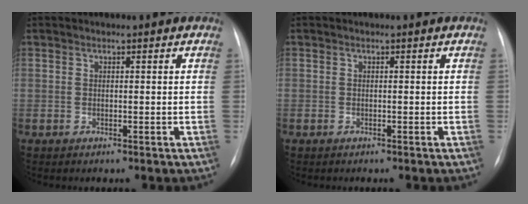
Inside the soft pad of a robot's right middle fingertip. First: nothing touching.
{"total": 0.0}